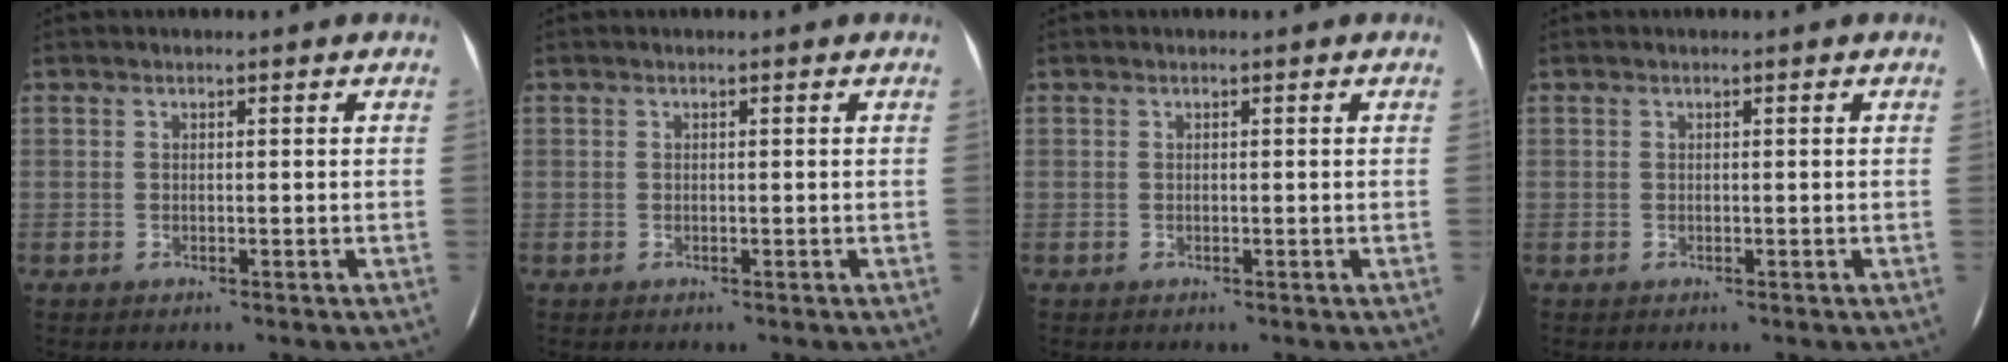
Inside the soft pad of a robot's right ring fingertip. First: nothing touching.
{"total": 0.0}
{"total": 0.0}
{"total": 0.0}